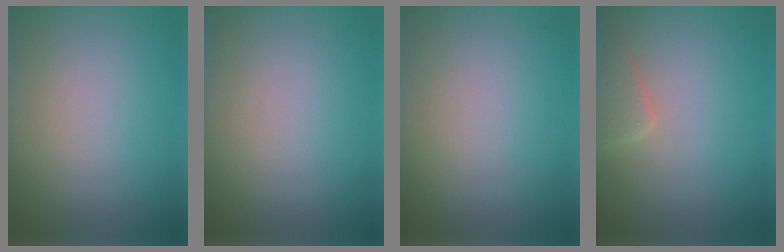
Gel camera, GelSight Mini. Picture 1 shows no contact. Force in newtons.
{"total": 0.0}
{"total": 0.0}
{"total": 2.2, "press": 2.2, "slide": 0.2}